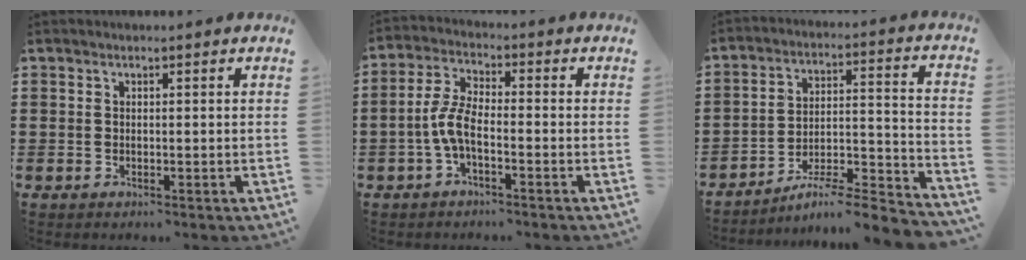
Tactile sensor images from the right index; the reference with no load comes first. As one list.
[{"total": 5.7, "force": [-2.0, 2.0, 5.0], "torque": [-0.120, -0.007, -0.045]}, {"total": 6.0, "force": [-5.4, 0.3, 2.6], "torque": [-0.040, -0.009, -0.107]}]